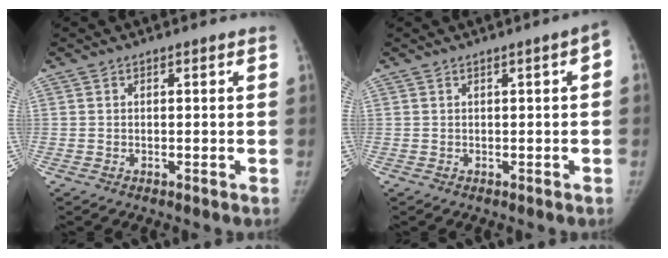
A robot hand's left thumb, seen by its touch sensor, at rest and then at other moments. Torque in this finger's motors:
{"motor_torque": [-0.06, 0.06, 0.22, 0.81, -0.05]}